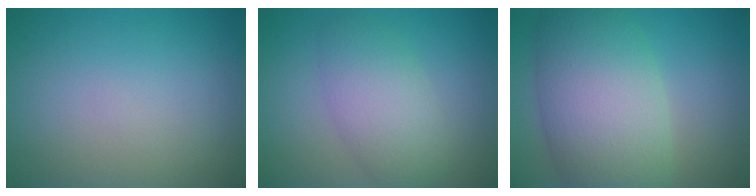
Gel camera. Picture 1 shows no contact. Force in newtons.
{"total": 4.5, "press": 4.5, "slide": 0.1}
{"total": 10.1, "press": 10.1, "slide": 0.4}